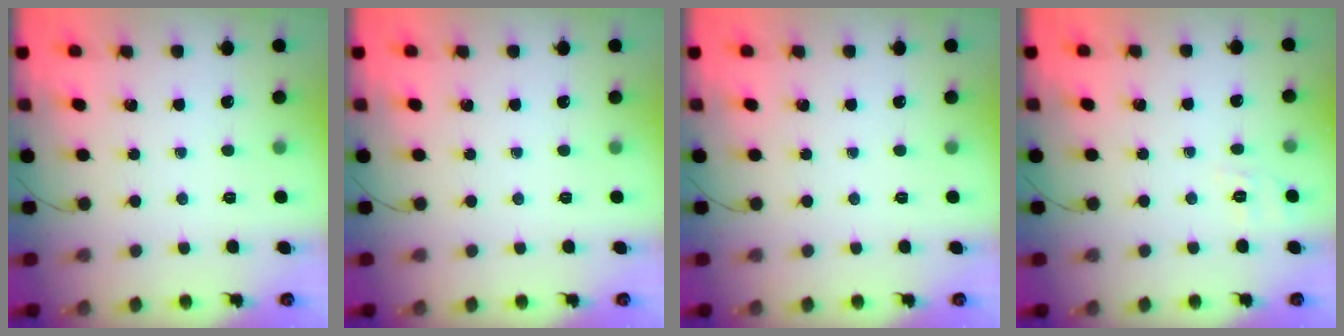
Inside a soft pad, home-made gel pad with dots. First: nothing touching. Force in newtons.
{"total": 0.0}
{"total": 0.0}
{"total": 1.9, "press": 0.4, "slide": 1.9}